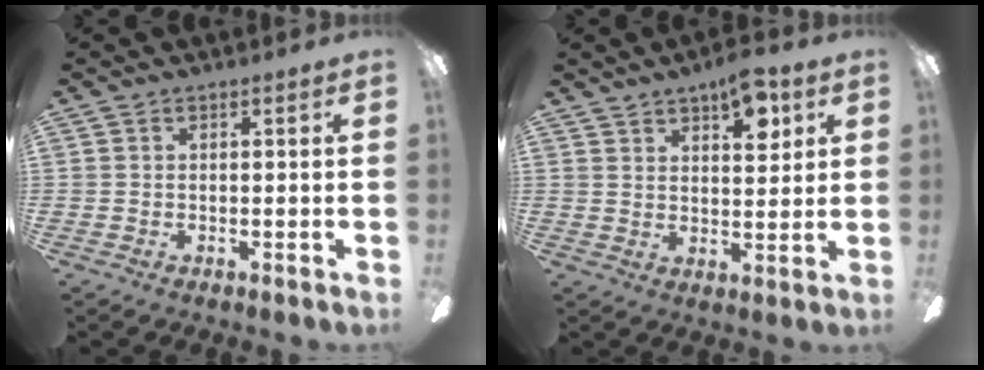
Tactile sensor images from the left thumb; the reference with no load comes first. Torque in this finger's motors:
{"motor_torque": [0.26, 0.39, 0.15, -0.05, 0.01]}